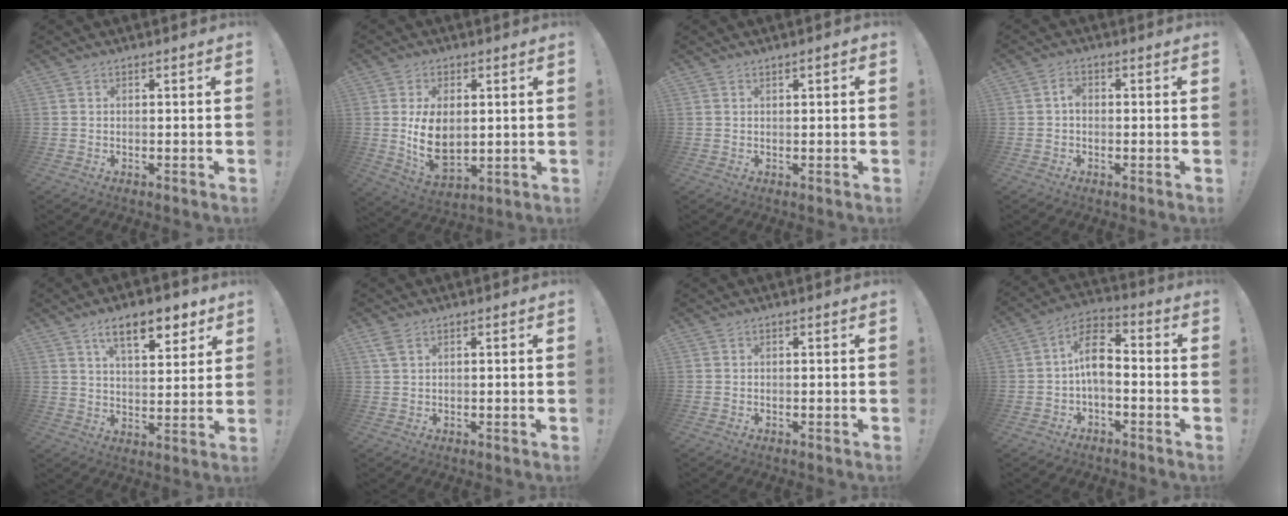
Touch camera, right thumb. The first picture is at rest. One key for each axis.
{"total": 10.4, "fx": 1.2, "fy": 6.7, "fz": 7.9, "tx": -0.143, "ty": -0.015, "tz": 0.022}
{"total": 1.0, "fx": 0.6, "fy": 0.4, "fz": 0.7, "tx": -0.007, "ty": 0.000, "tz": 0.009}
{"total": 2.4, "fx": -0.4, "fy": 1.7, "fz": 1.6, "tx": -0.030, "ty": 0.010, "tz": -0.008}
{"total": 12.3, "fx": 7.4, "fy": 4.6, "fz": 8.6, "tx": -0.125, "ty": -0.032, "tz": 0.125}
{"total": 2.9, "fx": 1.6, "fy": 1.1, "fz": 2.1, "tx": -0.037, "ty": -0.001, "tz": 0.028}
{"total": 0.0}
{"total": 10.6, "fx": 0.1, "fy": 7.2, "fz": 7.9, "tx": -0.138, "ty": 0.015, "tz": 0.005}